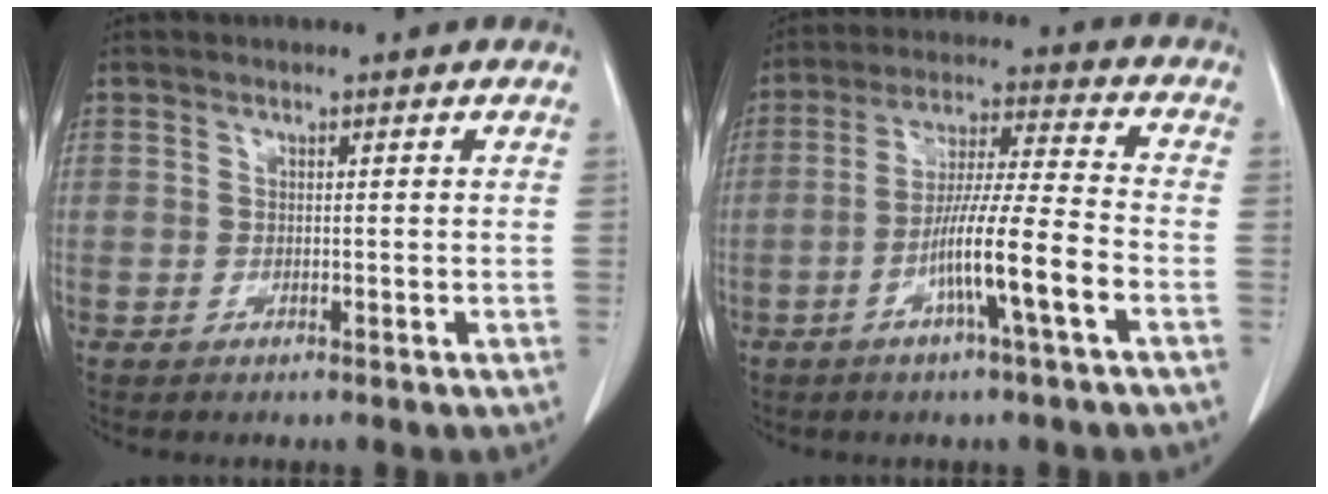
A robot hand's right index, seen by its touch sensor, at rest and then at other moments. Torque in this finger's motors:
{"motor_torque": [1.31, -0.83, 0.78, 0.15]}